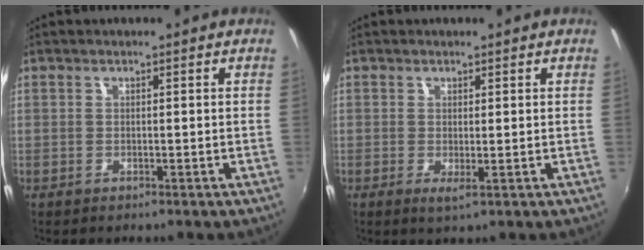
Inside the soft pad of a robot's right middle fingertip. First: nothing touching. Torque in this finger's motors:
{"motor_torque": [-0.95, -0.79, -0.43, -0.05]}